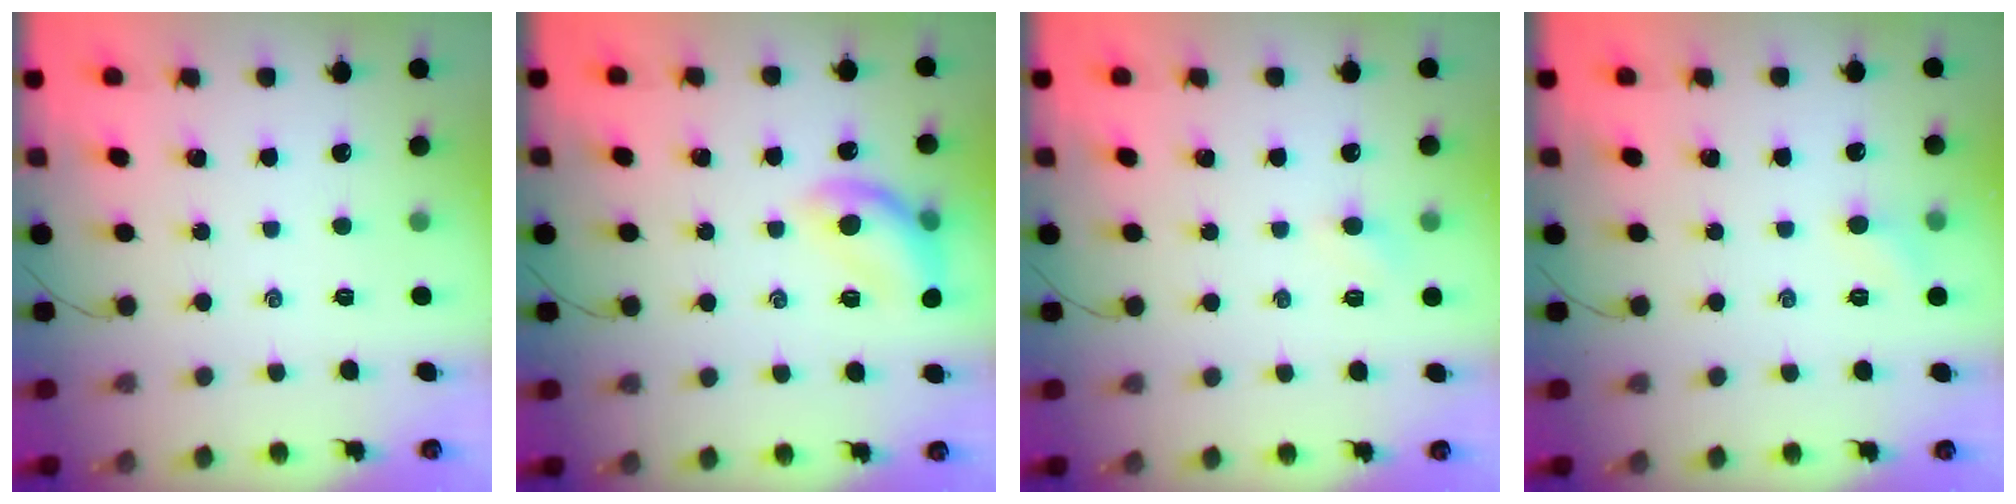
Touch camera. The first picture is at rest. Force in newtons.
{"total": 13.9, "press": 13.9, "slide": 1.1}
{"total": 2.7, "press": 2.6, "slide": 0.9}
{"total": 5.0, "press": 4.7, "slide": 1.6}